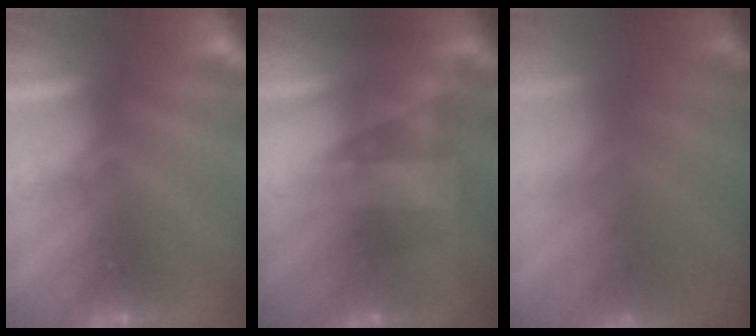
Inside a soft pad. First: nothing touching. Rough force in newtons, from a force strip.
{"total": 4.8}
{"total": 3.6}